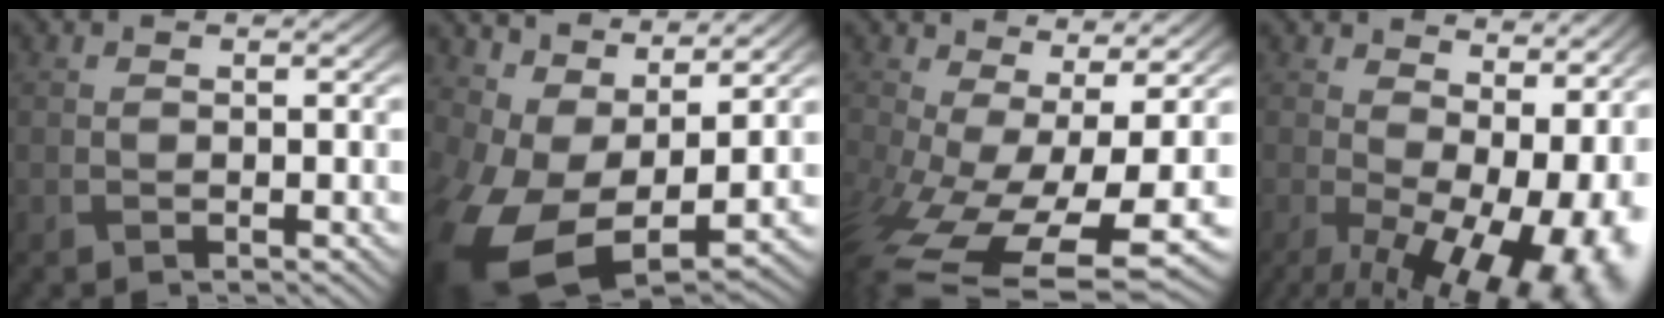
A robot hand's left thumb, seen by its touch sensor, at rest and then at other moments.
{"total": 12.6, "force": [1.1, 7.4, 10.2], "torque": [-0.233, -0.021, 0.030]}
{"total": 13.4, "force": [-3.6, 6.2, 11.2], "torque": [-0.262, -0.055, -0.037]}
{"total": 16.0, "force": [-0.7, 9.2, 13.1], "torque": [-0.173, -0.047, 0.041]}